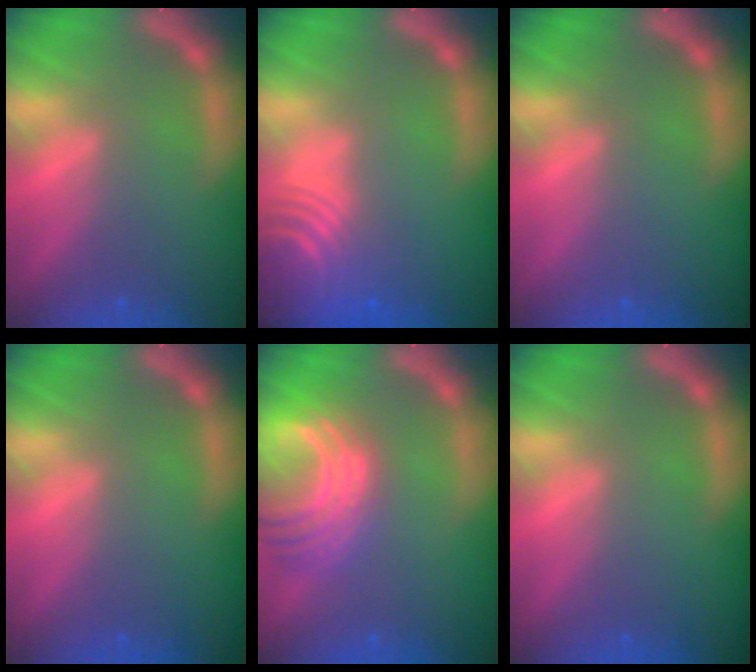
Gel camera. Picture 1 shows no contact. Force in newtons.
{"total": 10.1}
{"total": 0.0}
{"total": 0.0}
{"total": 8.5}
{"total": 0.0}